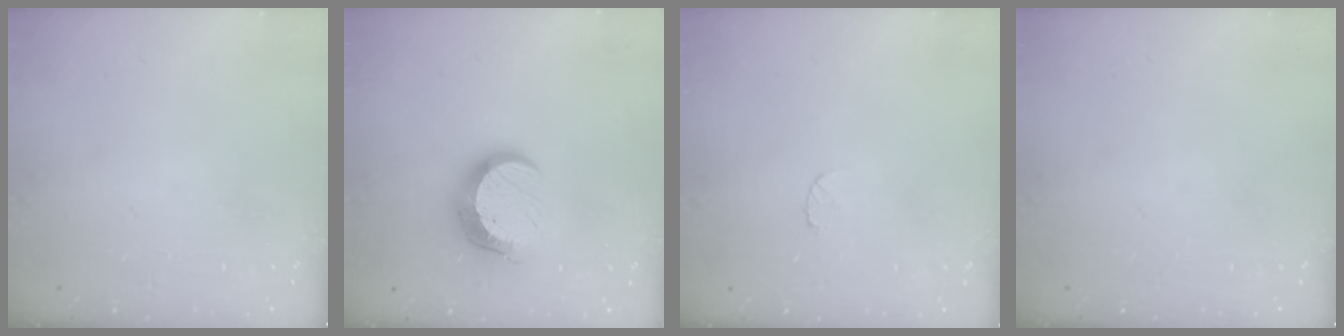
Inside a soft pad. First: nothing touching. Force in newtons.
{"total": 11.6, "press": 11.6, "slide": 0.9}
{"total": 3.1, "press": 3.0, "slide": 0.3}
{"total": 0.0}